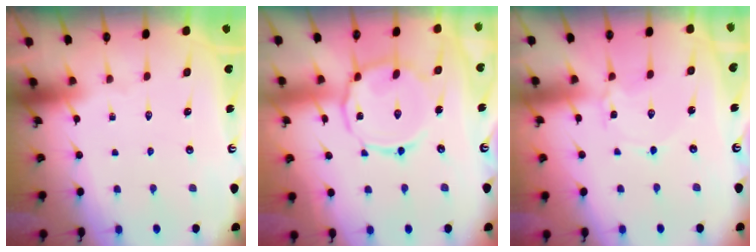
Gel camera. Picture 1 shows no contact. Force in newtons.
{"total": 11.1, "press": 11.1, "slide": 1.0}
{"total": 2.8, "press": 2.8, "slide": 0.3}